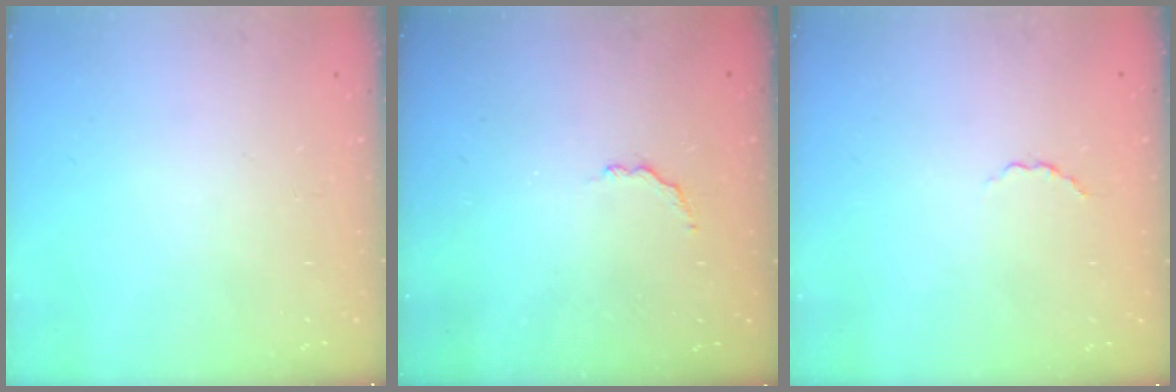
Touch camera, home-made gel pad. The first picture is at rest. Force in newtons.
{"total": 2.9, "press": 2.7, "slide": 0.9}
{"total": 1.8, "press": 1.6, "slide": 0.8}